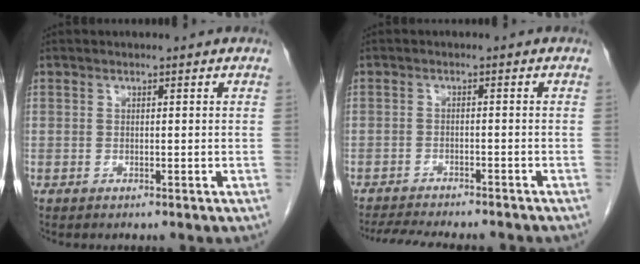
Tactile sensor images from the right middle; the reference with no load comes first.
{"total": 12.0, "force": [-10.8, 1.9, 4.7], "torque": [-0.081, -0.012, -0.143]}